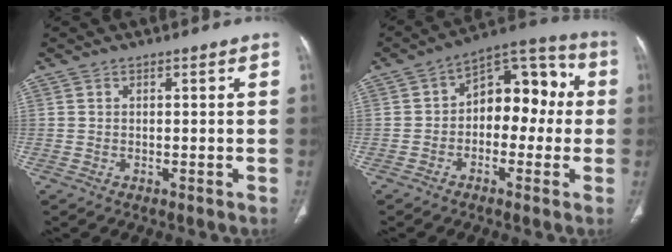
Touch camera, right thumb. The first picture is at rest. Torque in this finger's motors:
{"motor_torque": [-0.39, 0.98, 0.26, 0.43, 0.16]}